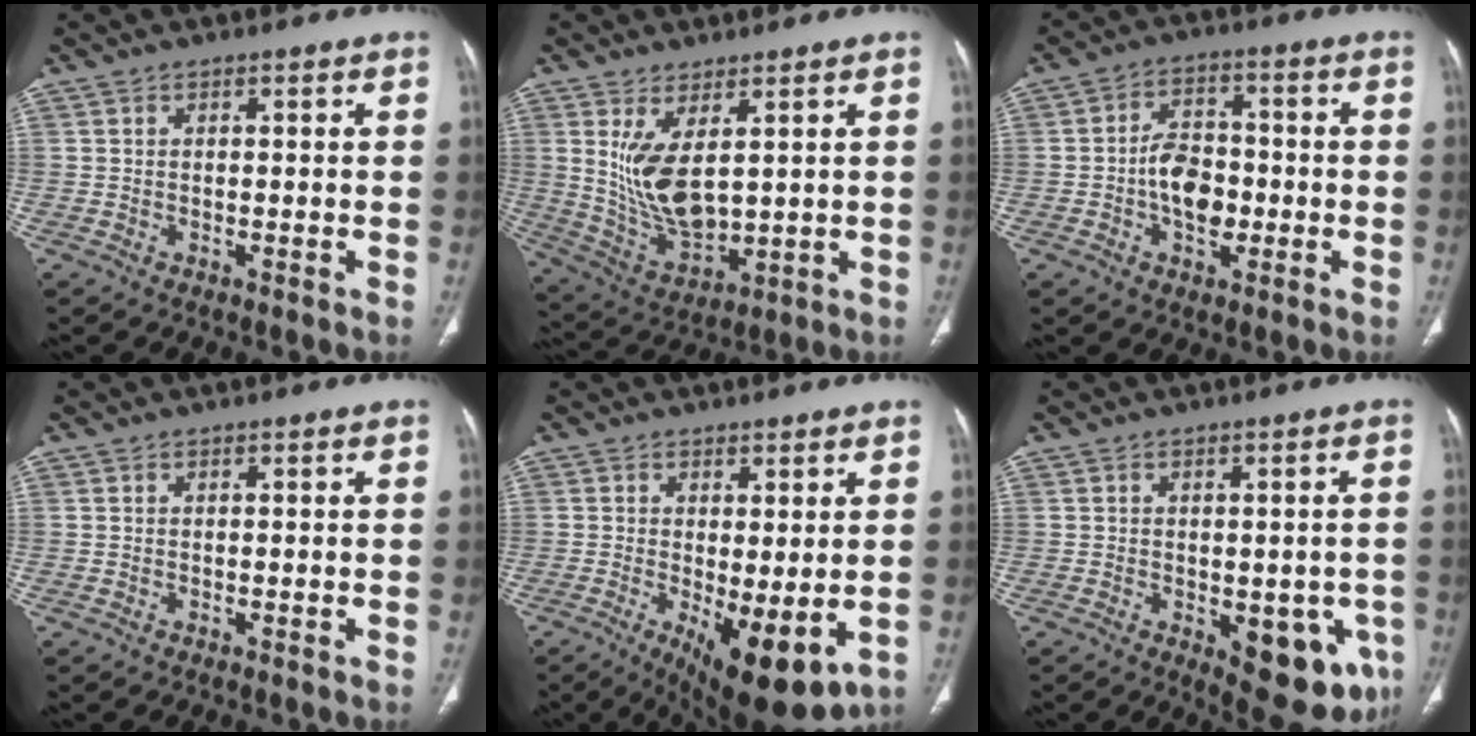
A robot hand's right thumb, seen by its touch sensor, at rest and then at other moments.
{"total": 11.2, "force": [2.9, 5.3, 9.4], "torque": [-0.174, -0.026, 0.077]}
{"total": 8.6, "force": [-1.7, 5.8, 6.2], "torque": [-0.080, 0.019, -0.035]}
{"total": 0.0}
{"total": 11.3, "force": [-2.7, 4.2, 10.1], "torque": [-0.148, -0.022, -0.024]}
{"total": 12.8, "force": [-4.2, 6.3, 10.3], "torque": [-0.098, -0.002, -0.036]}